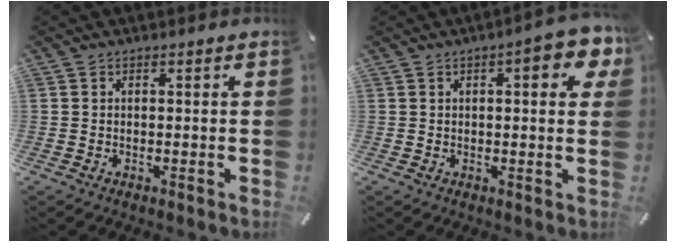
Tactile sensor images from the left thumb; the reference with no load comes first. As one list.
[{"total": 8.1, "force": [3.3, 2.6, 7.0], "torque": [-0.087, -0.015, 0.047]}]